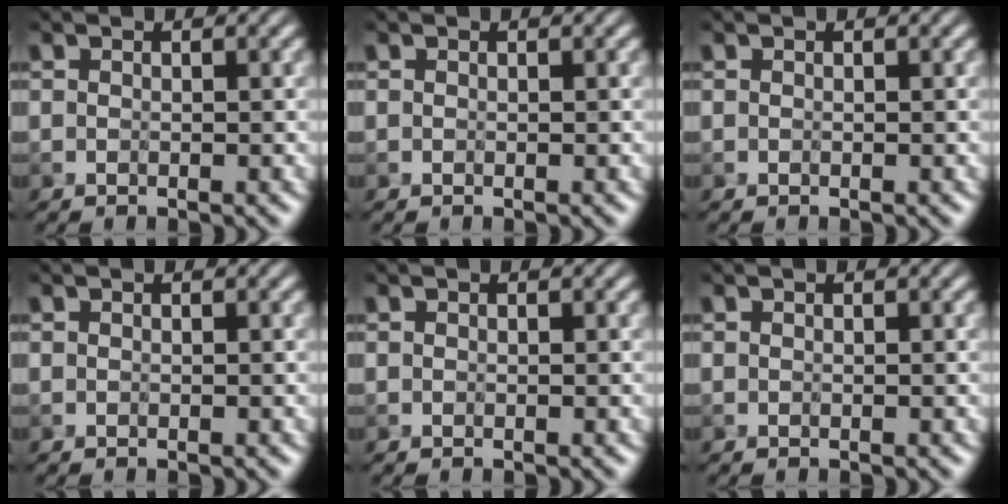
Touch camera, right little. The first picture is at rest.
{"total": 0.0}
{"total": 0.0}
{"total": 0.0}
{"total": 0.0}
{"total": 0.0}